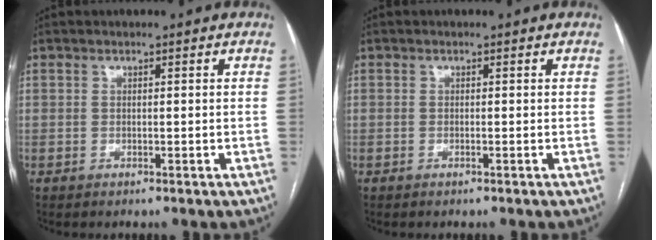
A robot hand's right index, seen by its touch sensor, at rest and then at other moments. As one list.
[{"total": 0.0}]